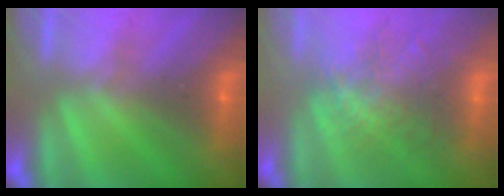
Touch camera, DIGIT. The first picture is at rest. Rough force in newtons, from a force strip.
{"total": 3.2}